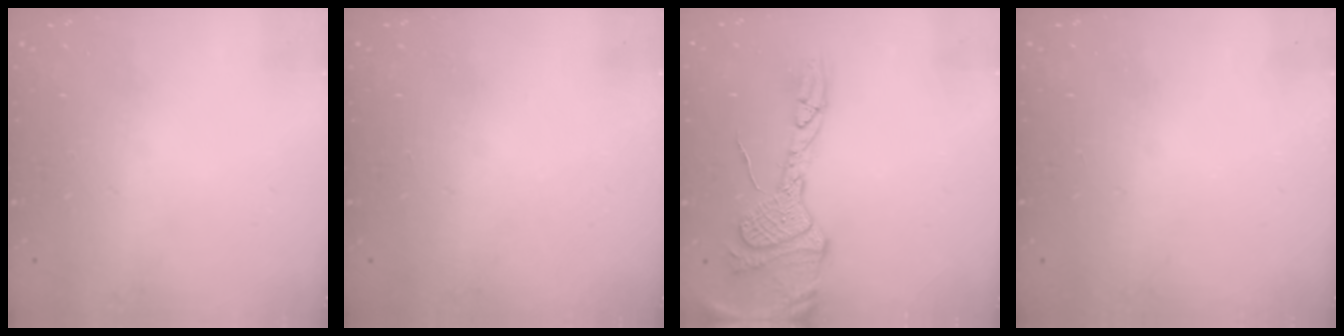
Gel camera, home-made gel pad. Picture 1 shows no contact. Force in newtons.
{"total": 0.0}
{"total": 16.0, "press": 15.9, "slide": 1.6}
{"total": 0.0}